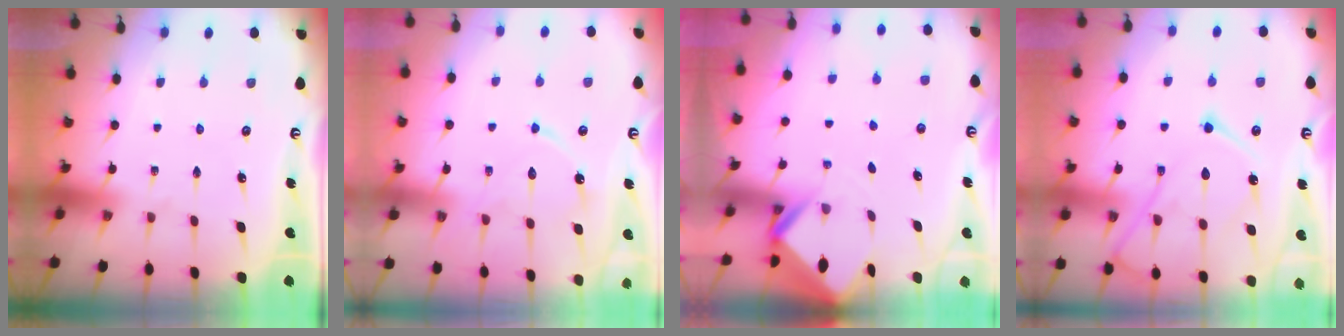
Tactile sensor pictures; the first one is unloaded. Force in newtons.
{"total": 10.7, "press": 10.7, "slide": 1.0}
{"total": 2.7, "press": 2.7, "slide": 0.2}
{"total": 15.2, "press": 15.1, "slide": 1.7}